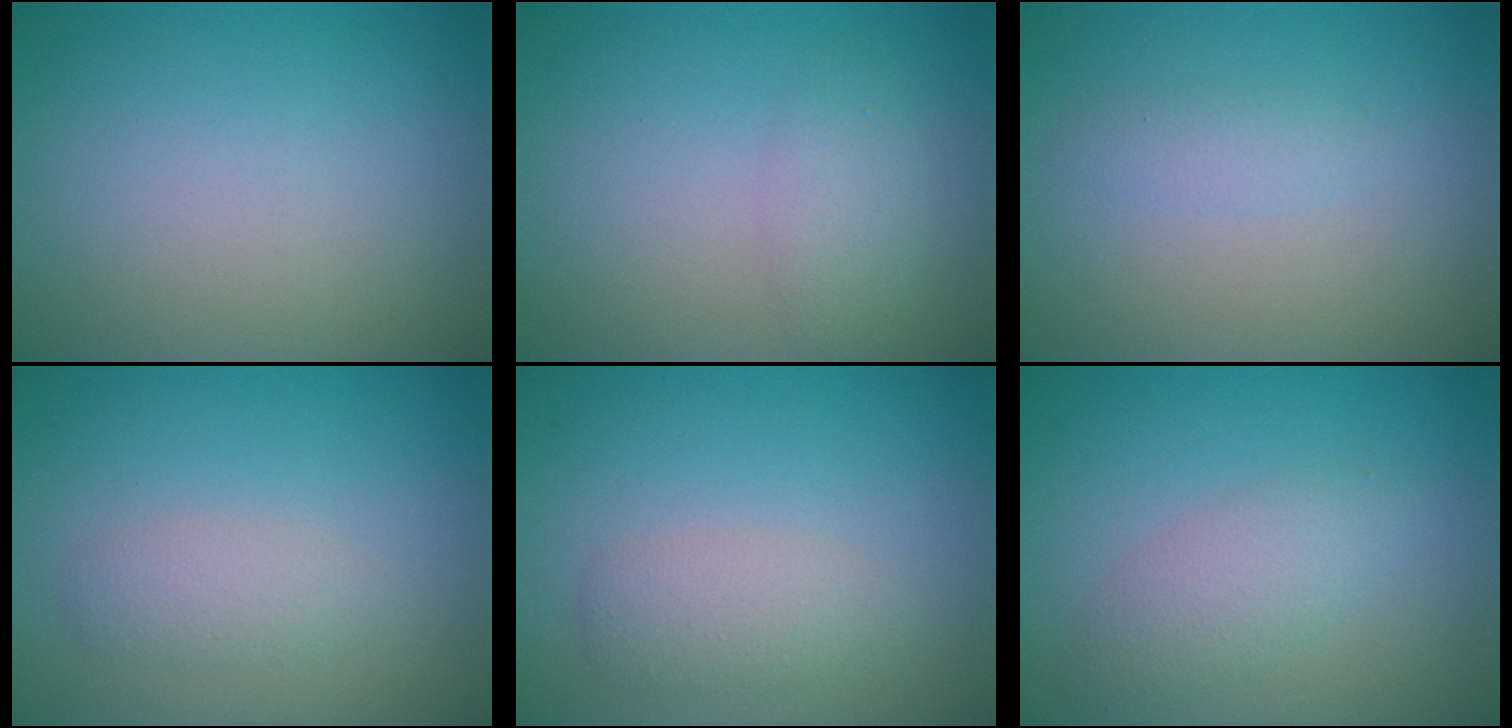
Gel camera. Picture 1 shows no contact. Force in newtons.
{"total": 2.1, "press": 2.1, "slide": 0.1}
{"total": 1.1, "press": 1.1, "slide": 0.0}
{"total": 1.9, "press": 1.9, "slide": 0.1}
{"total": 2.3, "press": 2.3, "slide": 0.1}
{"total": 2.8, "press": 2.8, "slide": 0.1}